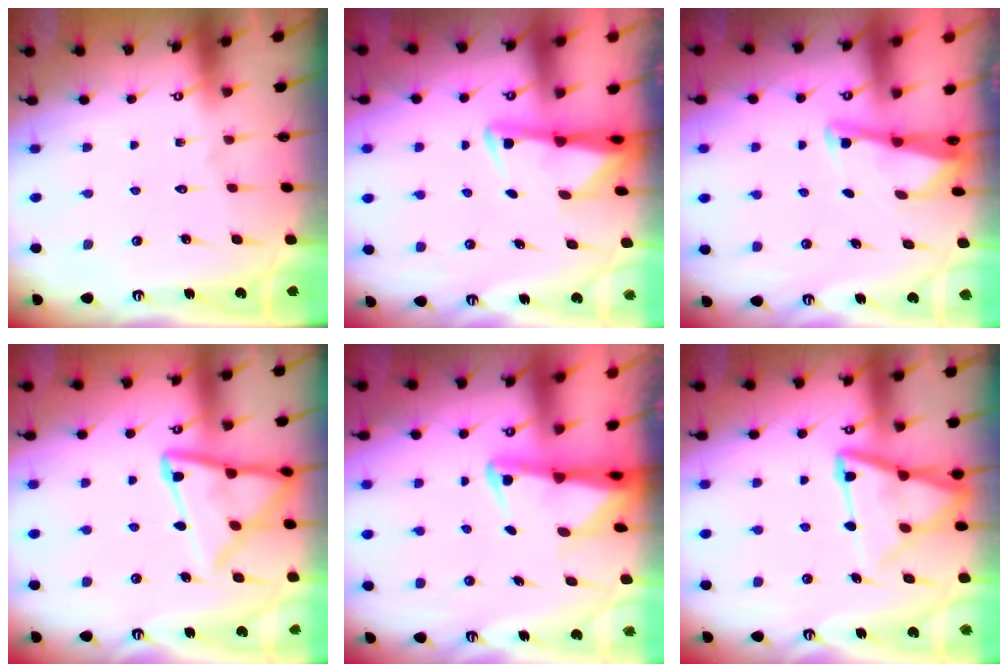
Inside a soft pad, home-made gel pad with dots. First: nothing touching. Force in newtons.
{"total": 2.9, "press": 2.8, "slide": 0.5}
{"total": 2.7, "press": 2.7, "slide": 0.1}
{"total": 14.6, "press": 14.6, "slide": 1.5}
{"total": 2.9, "press": 2.8, "slide": 0.7}
{"total": 13.4, "press": 13.3, "slide": 1.3}